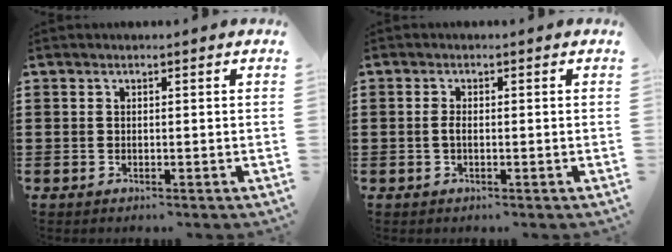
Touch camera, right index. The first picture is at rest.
{"total": 1.4, "force": [-0.2, 0.5, 1.3], "torque": [-0.033, -0.005, -0.006]}